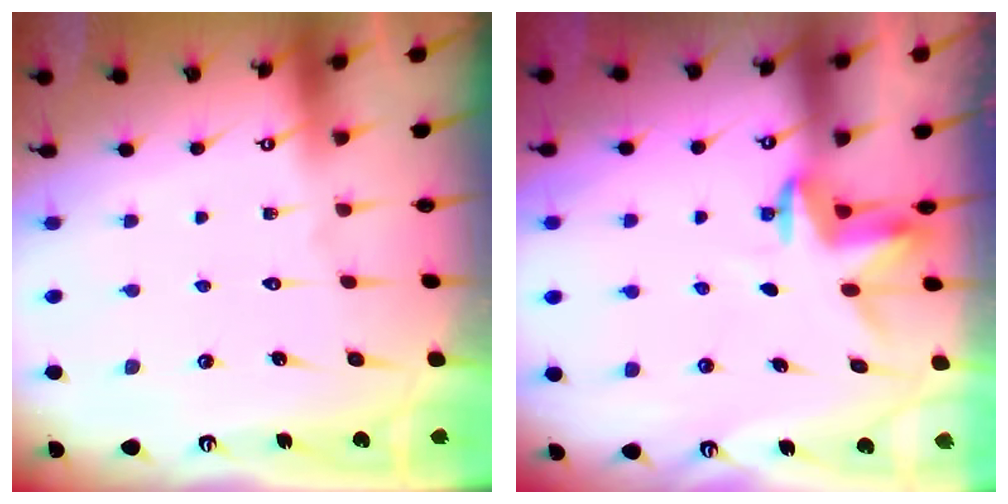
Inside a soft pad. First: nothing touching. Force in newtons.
{"total": 3.3, "press": 3.3, "slide": 0.3}